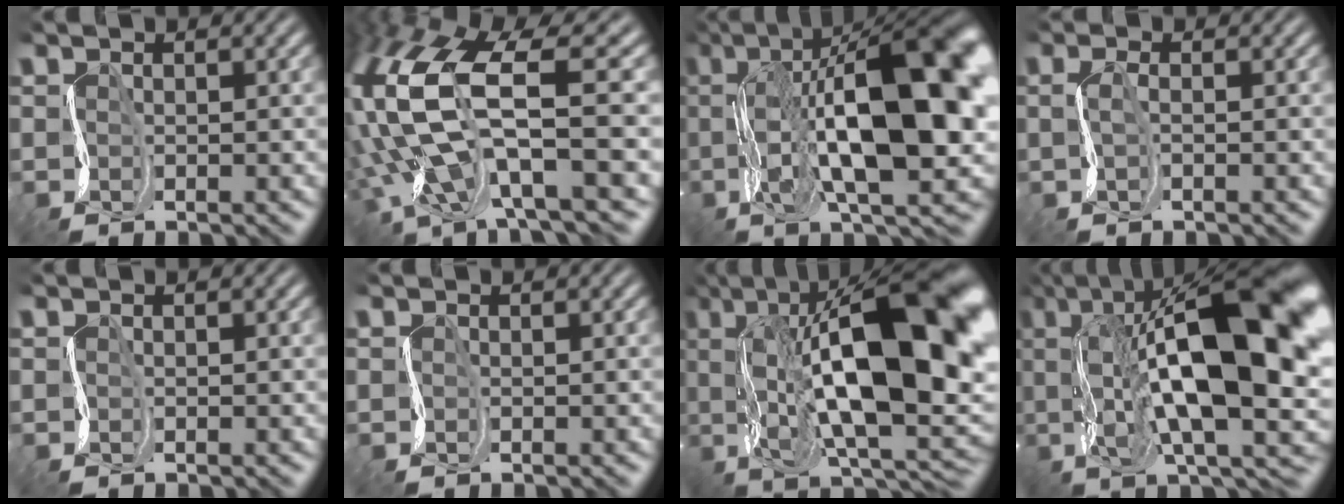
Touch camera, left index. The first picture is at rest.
{"total": 14.5, "force": [-0.6, 5.8, 13.3], "torque": [-0.306, -0.006, 0.008]}
{"total": 17.9, "force": [1.5, 6.8, 16.5], "torque": [-0.257, 0.007, 0.026]}
{"total": 0.9, "force": [-0.3, 0.2, 0.9], "torque": [-0.024, -0.002, -0.007]}
{"total": 0.0}
{"total": 0.0}
{"total": 19.8, "force": [3.1, 9.7, 17.0], "torque": [-0.271, 0.011, 0.056]}
{"total": 19.0, "force": [3.6, 7.7, 17.0], "torque": [-0.269, 0.011, 0.065]}